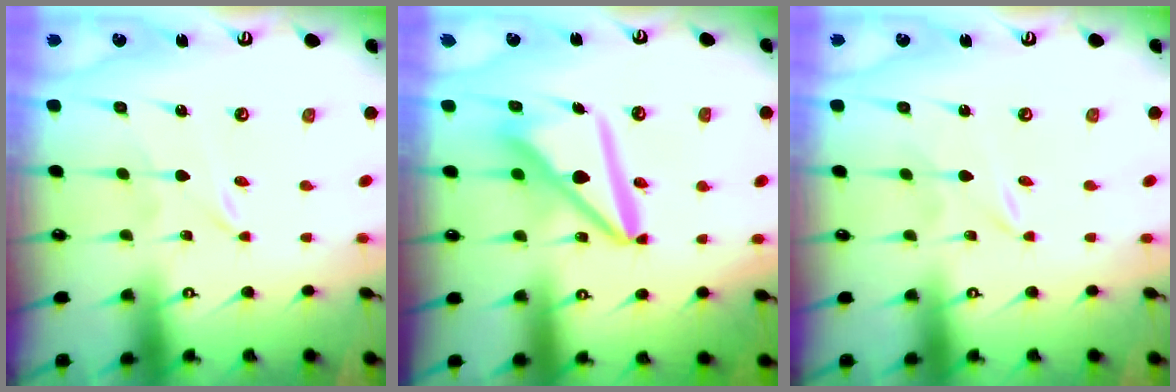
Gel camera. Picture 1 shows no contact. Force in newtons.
{"total": 12.8, "press": 12.8, "slide": 1.3}
{"total": 0.0}